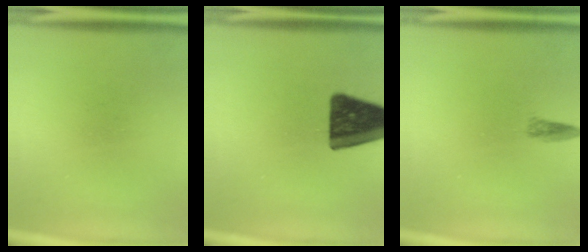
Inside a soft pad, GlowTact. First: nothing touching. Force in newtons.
{"total": 14.9}
{"total": 1.3}